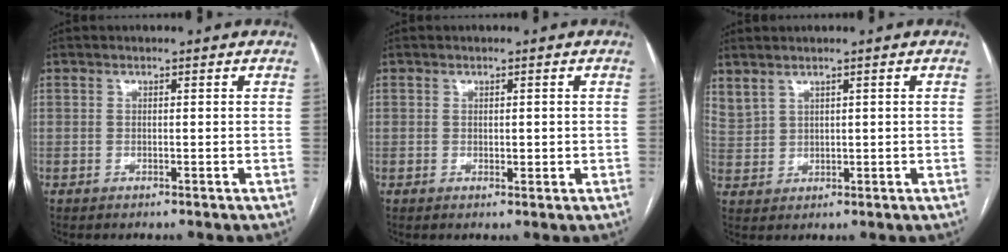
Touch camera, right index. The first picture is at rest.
{"total": 1.4, "force": [0.1, 1.0, 1.0], "torque": [-0.012, 0.001, 0.004]}
{"total": 3.9, "force": [3.1, 1.9, 1.3], "torque": [-0.035, 0.008, 0.077]}